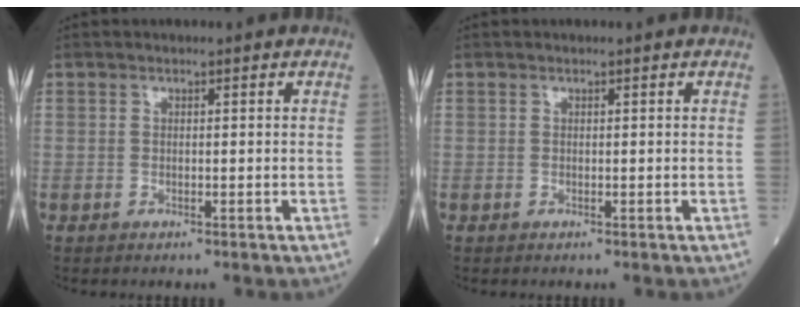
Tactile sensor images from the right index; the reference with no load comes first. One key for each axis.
{"total": 0.0}